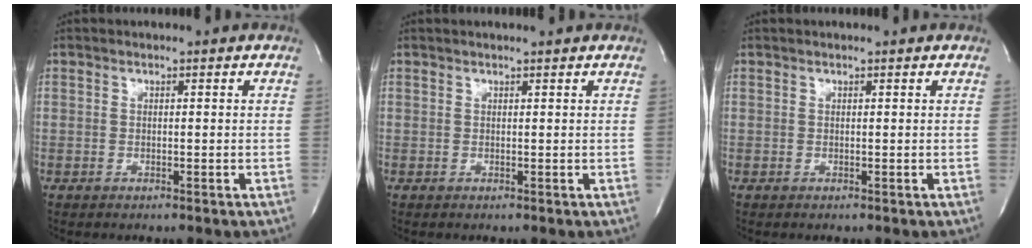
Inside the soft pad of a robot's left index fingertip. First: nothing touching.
{"total": 1.6, "force": [1.4, 0.1, 0.6], "torque": [-0.007, 0.010, 0.014]}
{"total": 0.6, "force": [0.5, 0.2, 0.3], "torque": [-0.005, 0.011, 0.003]}